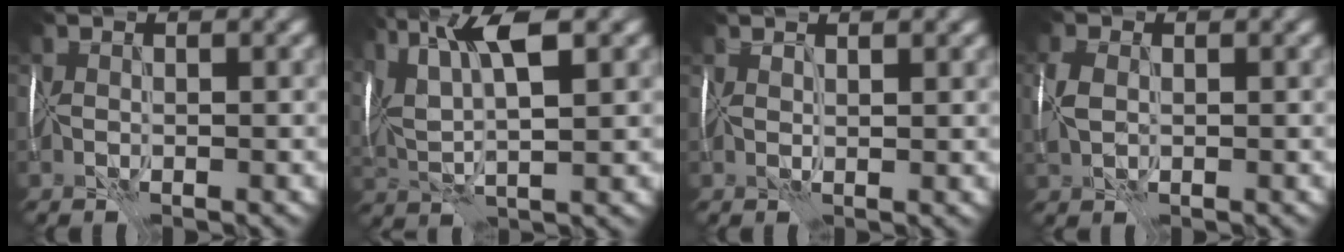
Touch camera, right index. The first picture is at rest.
{"total": 7.6, "force": [3.9, 2.1, 6.2], "torque": [-0.123, 0.019, 0.075]}
{"total": 1.6, "force": [1.4, 0.4, 0.8], "torque": [-0.003, 0.004, 0.019]}
{"total": 3.4, "force": [0.3, 2.4, 2.4], "torque": [-0.066, 0.009, 0.004]}